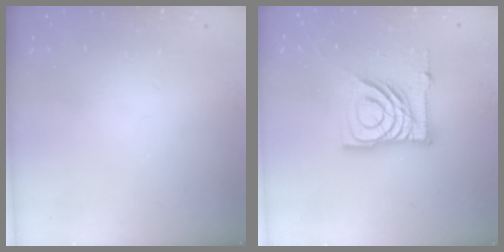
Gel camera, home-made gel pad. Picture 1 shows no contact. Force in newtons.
{"total": 16.2, "press": 16.2, "slide": 1.7}